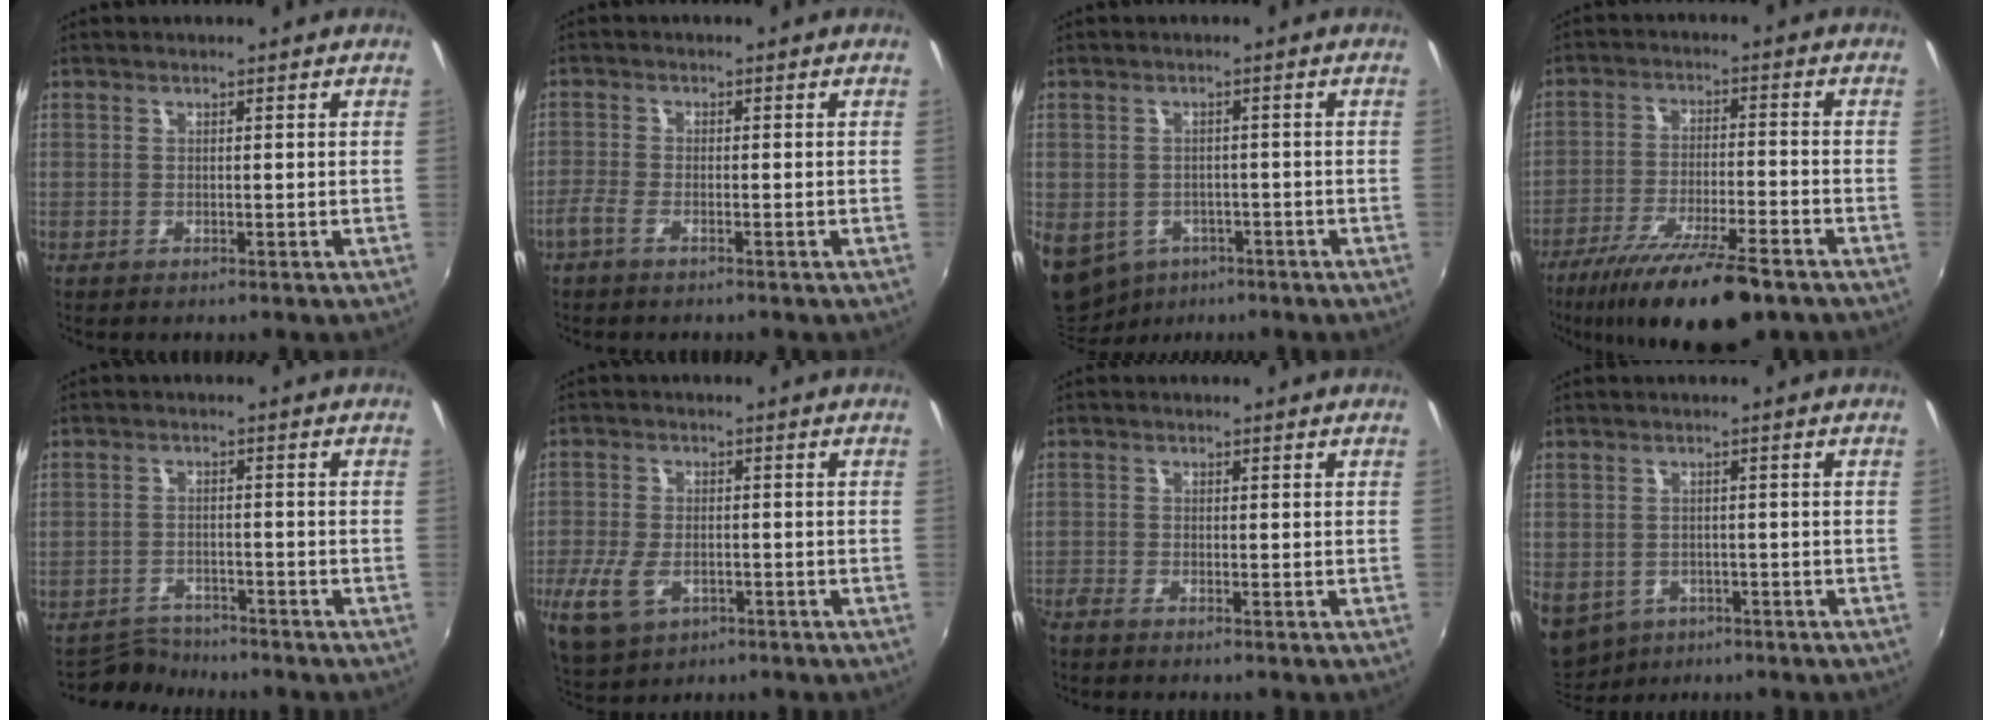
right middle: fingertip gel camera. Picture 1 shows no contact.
{"total": 2.9, "force": [-2.1, 0.9, 1.9], "torque": [-0.050, -0.003, -0.044]}
{"total": 13.3, "force": [-6.5, 9.7, 6.4], "torque": [-0.181, -0.039, -0.090]}
{"total": 16.0, "force": [-11.7, 3.1, 10.4], "torque": [-0.200, -0.035, -0.194]}
{"total": 3.5, "force": [-3.4, 0.7, -0.6], "torque": [0.004, 0.005, -0.062]}
{"total": 10.4, "force": [-4.5, 6.2, 7.1], "torque": [-0.172, -0.024, -0.076]}
{"total": 1.6, "force": [-1.5, 0.3, 0.6], "torque": [-0.016, -0.007, -0.031]}
{"total": 10.2, "force": [-4.7, 7.7, 4.9], "torque": [-0.127, -0.033, -0.059]}